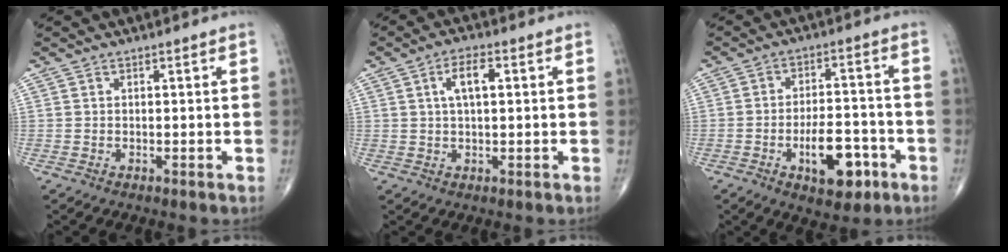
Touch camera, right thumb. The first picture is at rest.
{"total": 5.1, "force": [1.3, 2.2, 4.5], "torque": [-0.079, 0.006, 0.021]}
{"total": 10.9, "force": [-4.5, 5.3, 8.4], "torque": [-0.112, 0.026, -0.064]}